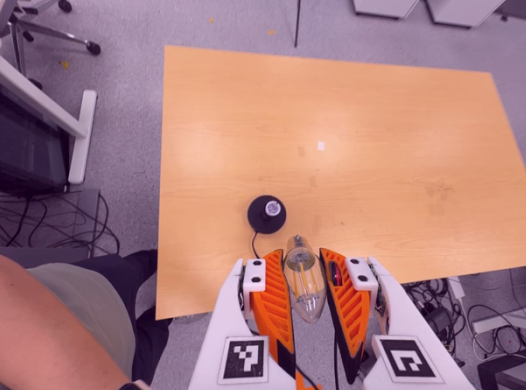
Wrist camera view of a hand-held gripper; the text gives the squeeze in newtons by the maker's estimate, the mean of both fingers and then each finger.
{"total": 21.4, "left": 23.4, "right": 19.4}